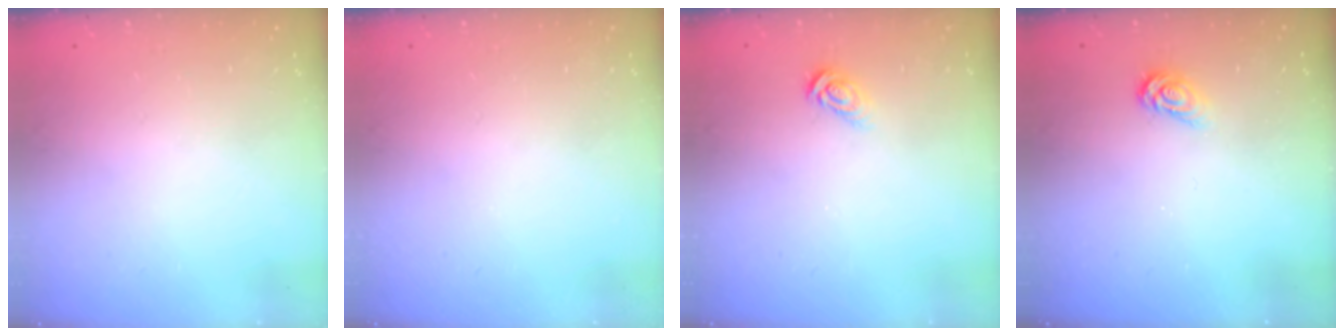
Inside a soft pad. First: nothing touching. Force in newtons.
{"total": 0.0}
{"total": 5.6, "press": 5.6, "slide": 0.5}
{"total": 3.3, "press": 3.3, "slide": 0.3}